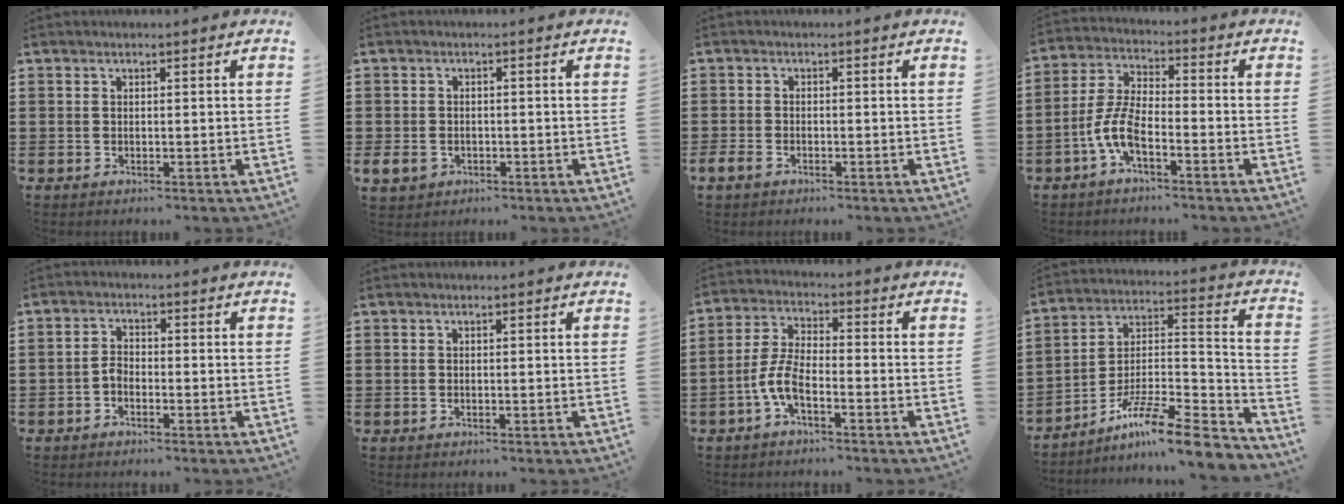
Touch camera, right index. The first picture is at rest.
{"total": 2.1, "force": [-0.9, 1.7, 0.9], "torque": [-0.027, -0.003, -0.020]}
{"total": 1.7, "force": [-1.2, 0.9, 0.8], "torque": [-0.024, -0.001, -0.026]}
{"total": 6.8, "force": [-3.2, 2.4, 5.6], "torque": [-0.142, -0.008, -0.068]}
{"total": 2.1, "force": [-1.2, 1.1, 1.4], "torque": [-0.031, 0.003, -0.024]}
{"total": 0.0}
{"total": 6.1, "force": [-2.9, 2.1, 4.9], "torque": [-0.124, -0.007, -0.062]}
{"total": 11.2, "force": [-8.9, 1.2, 6.8], "torque": [-0.109, 0.013, -0.170]}